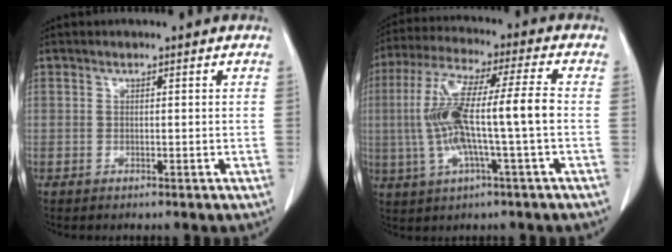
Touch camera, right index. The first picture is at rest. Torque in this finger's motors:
{"motor_torque": [1.46, -0.32, 0.52, 0.21]}